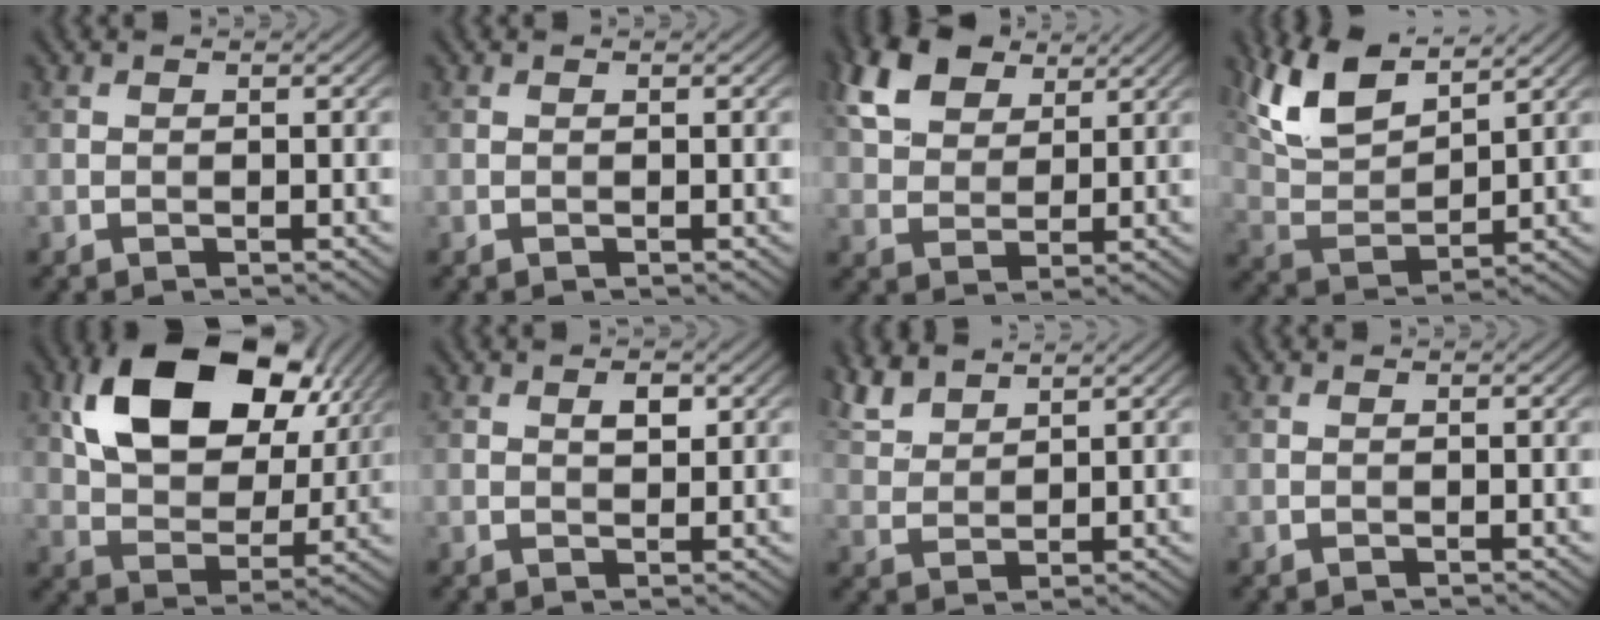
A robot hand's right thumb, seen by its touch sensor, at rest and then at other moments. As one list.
[{"total": 0.0}, {"total": 8.9, "force": [5.0, 5.4, 4.9], "torque": [-0.127, 0.014, 0.095]}, {"total": 10.4, "force": [6.9, 3.8, 6.8], "torque": [-0.167, 0.015, 0.141]}, {"total": 16.8, "force": [7.3, 10.4, 11.1], "torque": [-0.217, 0.001, 0.134]}, {"total": 1.8, "force": [0.7, 0.9, 1.4], "torque": [-0.020, -0.003, 0.013]}, {"total": 4.9, "force": [4.0, 1.6, 2.3], "torque": [-0.066, 0.012, 0.091]}, {"total": 0.0}]